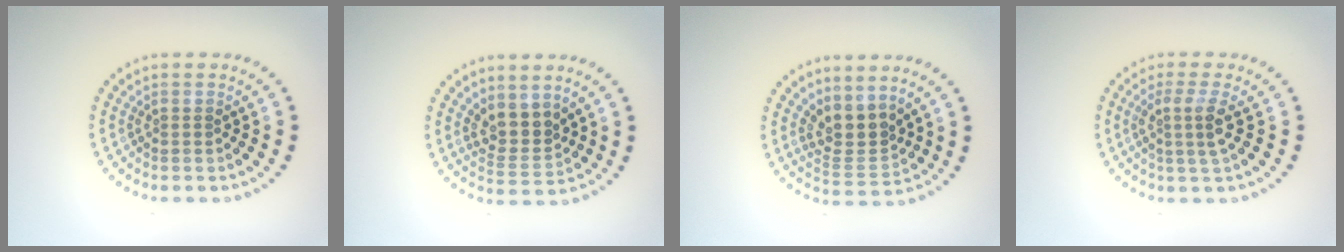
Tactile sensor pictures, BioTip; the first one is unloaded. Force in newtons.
{"total": 3.0, "press": 2.3, "slide": 1.8}
{"total": 3.1, "press": 2.4, "slide": 2.0}
{"total": 2.5, "press": 1.9, "slide": 1.6}